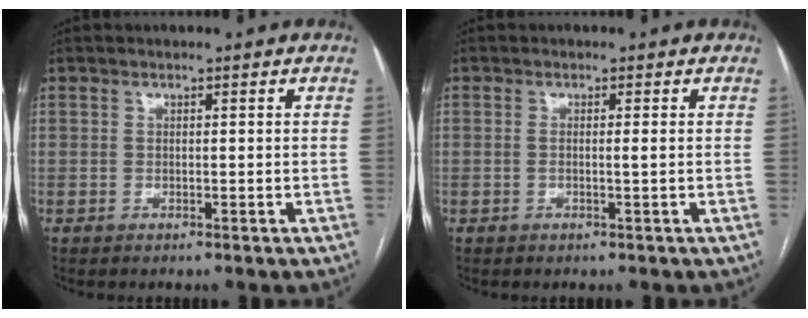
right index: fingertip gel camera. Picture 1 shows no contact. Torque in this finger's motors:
{"motor_torque": [0.02, 0.07, -0.08, 0.00]}